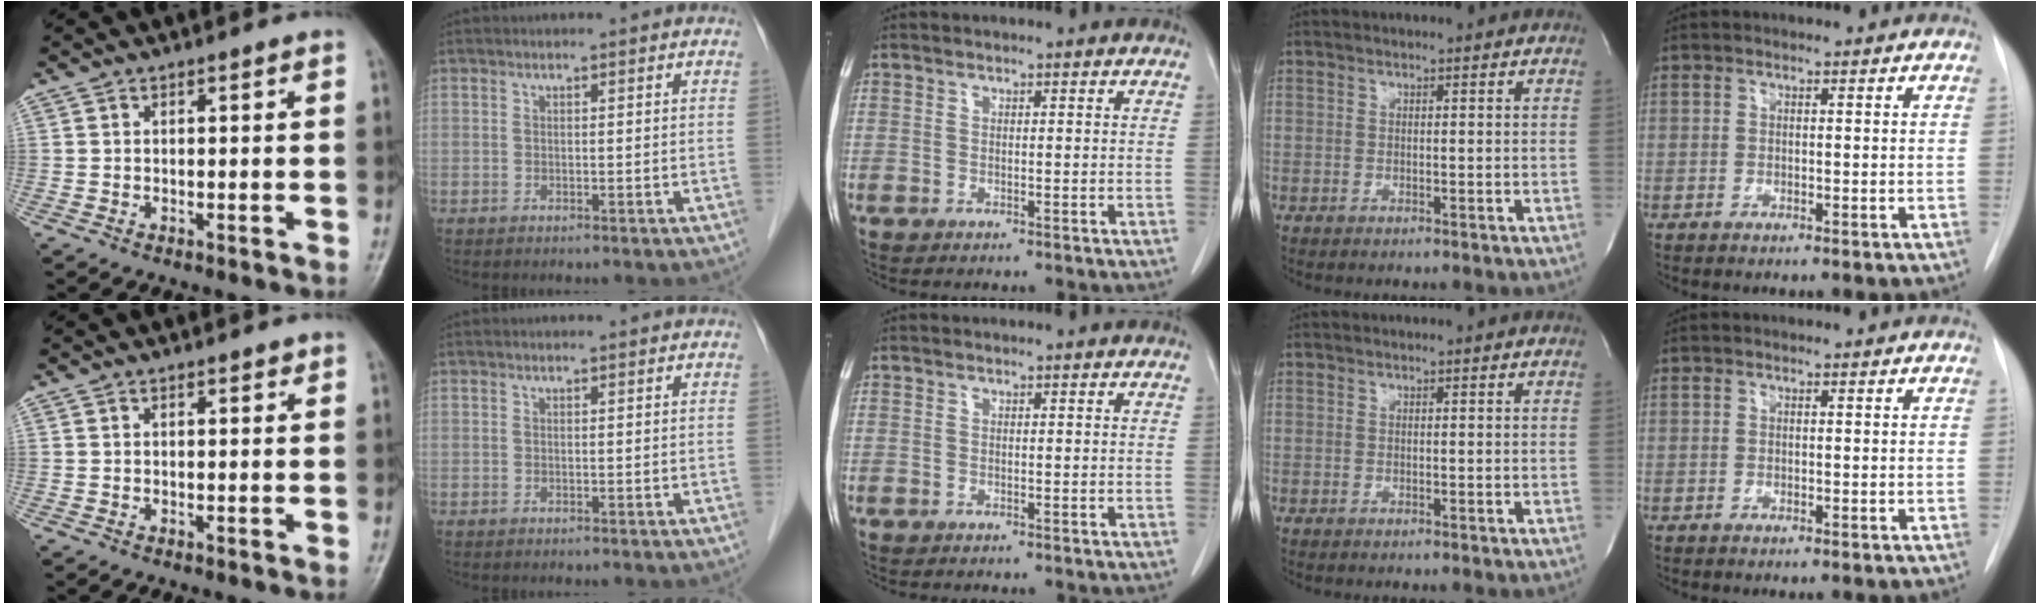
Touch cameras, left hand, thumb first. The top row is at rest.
{"thumb": {"total": 1.0, "force": [0.7, 0.5, 0.6], "torque": [-0.004, -0.002, 0.007]}, "index": {"total": 0.8, "force": [0.8, 0.1, 0.1], "torque": [-0.009, 0.003, 0.009]}}